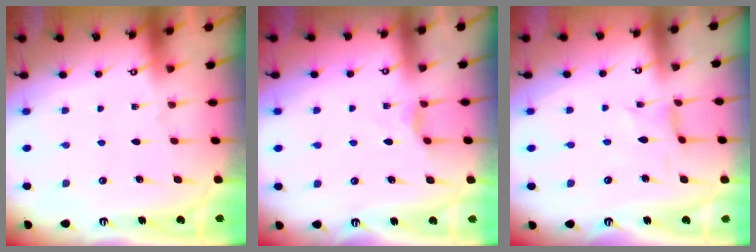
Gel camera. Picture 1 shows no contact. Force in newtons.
{"total": 3.8, "press": 3.8, "slide": 0.6}
{"total": 0.8, "press": 0.7, "slide": 0.2}